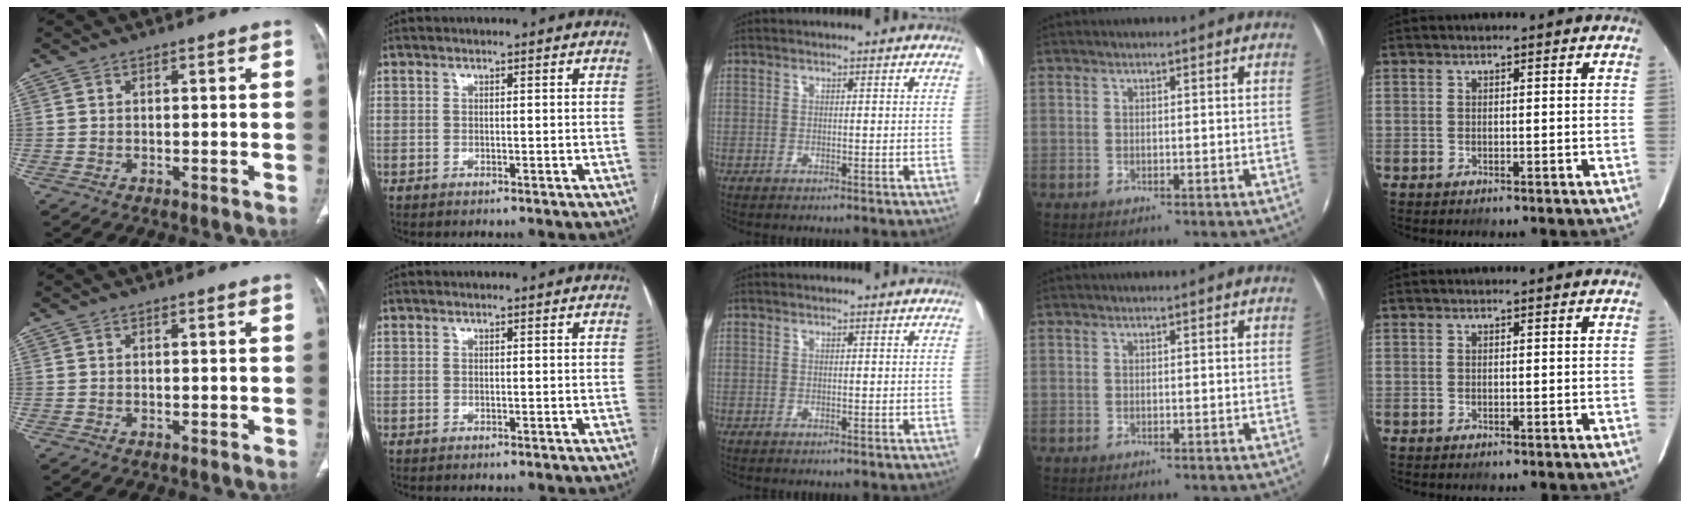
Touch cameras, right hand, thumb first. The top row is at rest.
{}